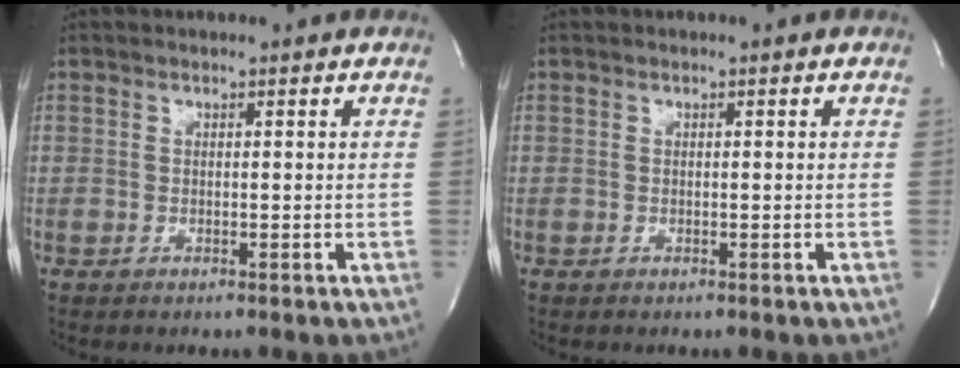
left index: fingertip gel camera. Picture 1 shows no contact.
{"total": 0.0}